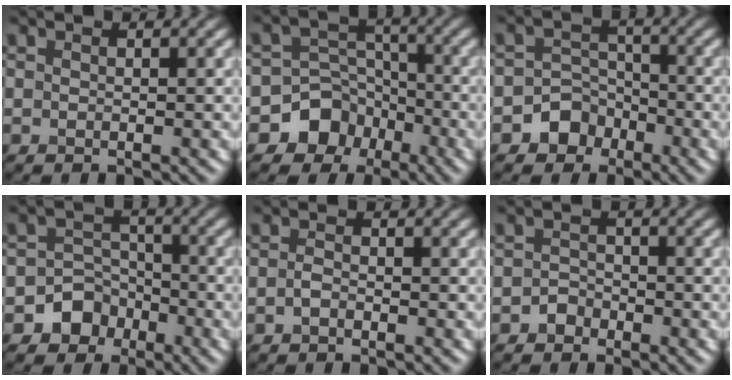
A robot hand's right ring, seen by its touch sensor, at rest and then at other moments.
{"total": 7.4, "force": [-4.1, 6.0, 1.2], "torque": [0.009, 0.004, -0.096]}
{"total": 3.9, "force": [-2.3, 3.1, 0.7], "torque": [0.023, 0.008, -0.048]}
{"total": 4.3, "force": [-2.4, 3.5, 0.8], "torque": [0.022, 0.007, -0.052]}
{"total": 0.8, "force": [-0.4, 0.4, 0.6], "torque": [-0.013, 0.000, -0.011]}
{"total": 1.3, "force": [-0.9, 0.9, 0.2], "torque": [0.002, 0.006, -0.017]}